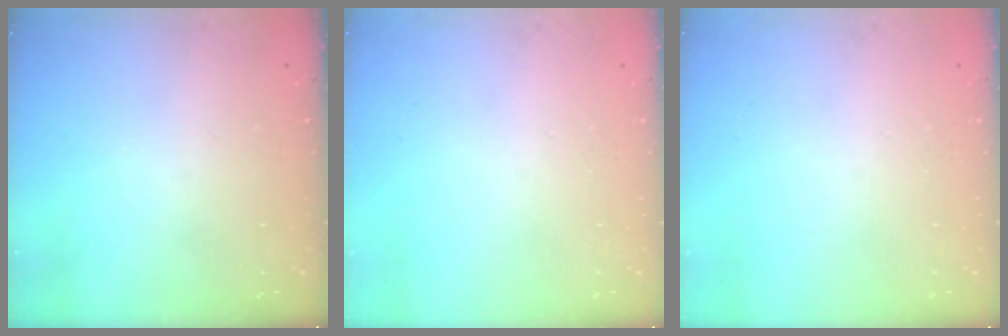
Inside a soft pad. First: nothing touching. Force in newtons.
{"total": 0.0}
{"total": 0.0}